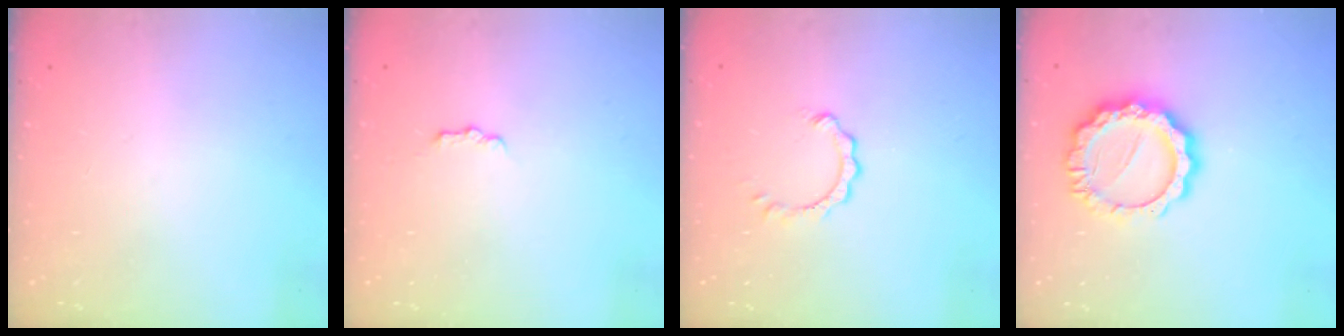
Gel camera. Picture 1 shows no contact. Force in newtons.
{"total": 3.5, "press": 3.4, "slide": 0.5}
{"total": 1.1, "press": 1.1, "slide": 0.1}
{"total": 12.2, "press": 12.1, "slide": 0.7}